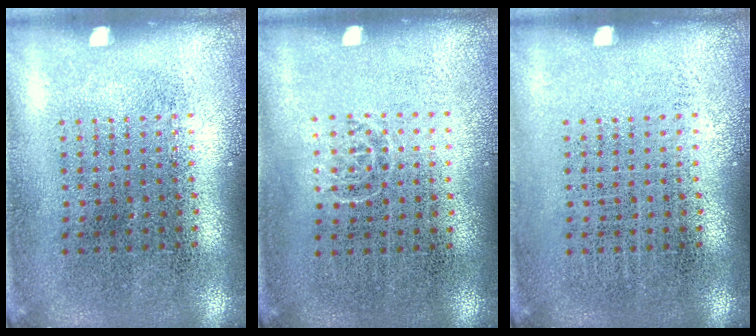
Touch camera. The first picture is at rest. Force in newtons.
{"total": 0.6, "press": 0.4, "slide": 0.5}
{"total": 0.0}